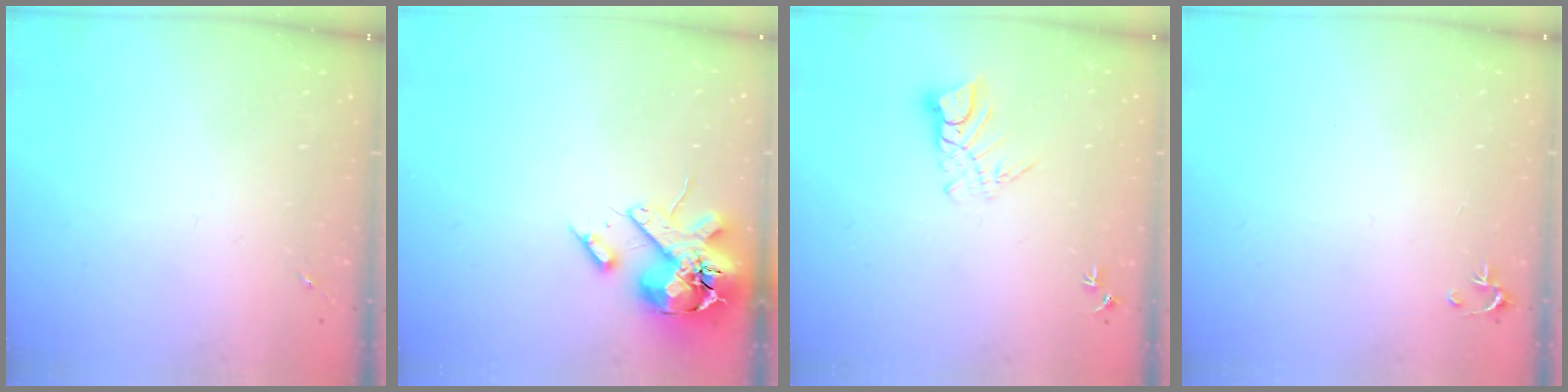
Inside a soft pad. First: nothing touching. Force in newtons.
{"total": 17.4, "press": 17.2, "slide": 2.9}
{"total": 6.5, "press": 6.5, "slide": 0.5}
{"total": 2.5, "press": 2.5, "slide": 0.2}